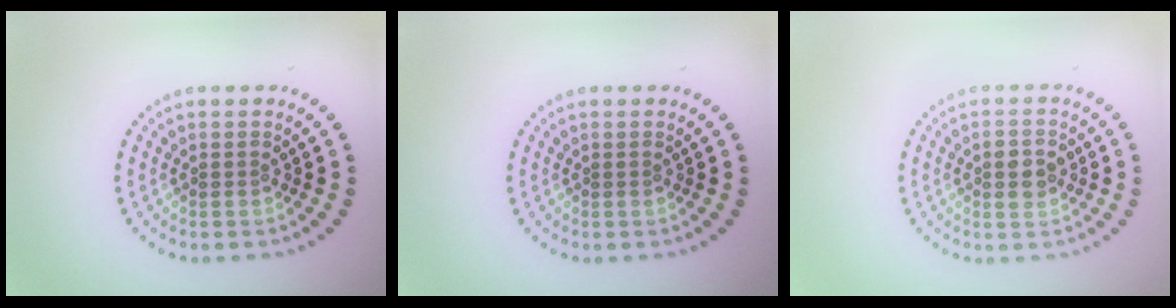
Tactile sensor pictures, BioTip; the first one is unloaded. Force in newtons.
{"total": 0.0}
{"total": 2.7, "press": 2.7, "slide": 0.1}